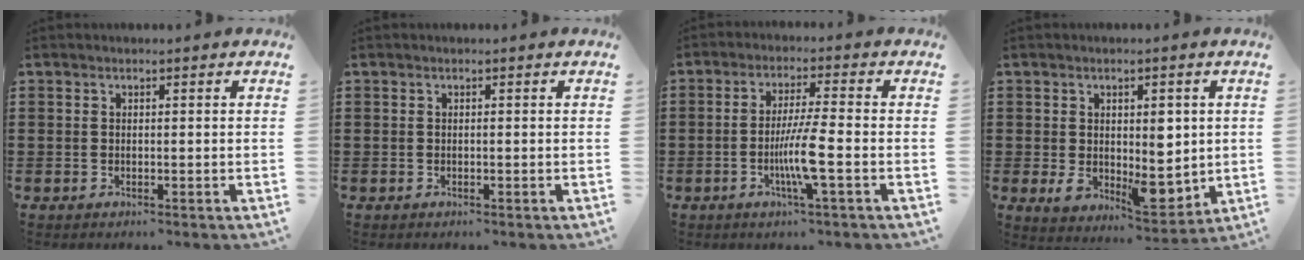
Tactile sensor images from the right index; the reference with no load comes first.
{"total": 0.0}
{"total": 6.8, "force": [-2.0, -0.1, 6.5], "torque": [-0.124, -0.014, -0.040]}
{"total": 7.7, "force": [0.6, 5.1, 5.8], "torque": [-0.076, -0.005, 0.013]}